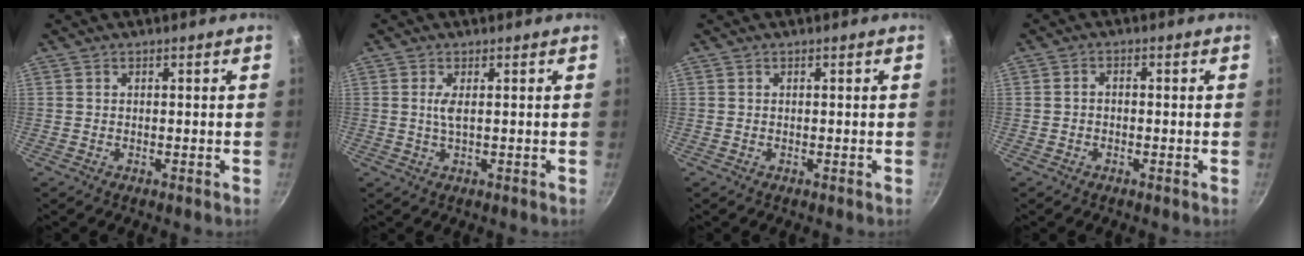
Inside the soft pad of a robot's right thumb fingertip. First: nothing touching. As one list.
[{"total": 2.2, "force": [0.4, 0.5, 2.1], "torque": [-0.051, -0.001, 0.010]}, {"total": 0.0}, {"total": 1.5, "force": [-0.5, 1.0, 0.9], "torque": [-0.016, 0.010, -0.011]}]